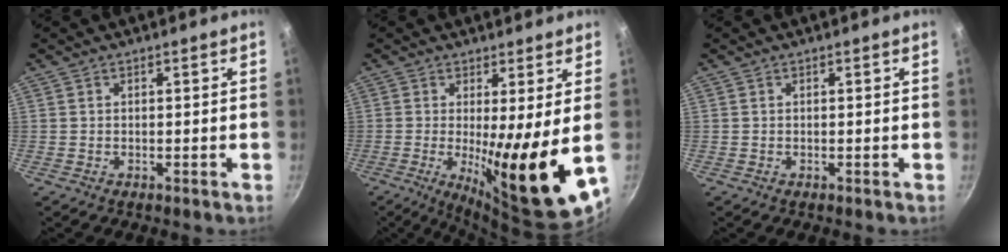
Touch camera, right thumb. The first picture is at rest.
{"total": 14.6, "force": [-0.6, 2.0, 14.5], "torque": [-0.220, -0.032, -0.001]}
{"total": 0.0}